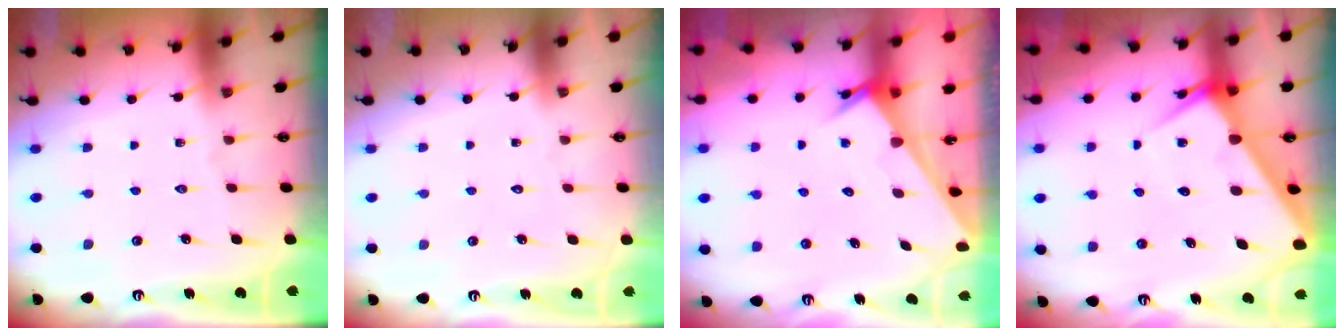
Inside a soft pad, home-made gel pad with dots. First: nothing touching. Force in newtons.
{"total": 1.6, "press": 1.6, "slide": 0.0}
{"total": 2.5, "press": 2.5, "slide": 0.1}
{"total": 6.1, "press": 6.0, "slide": 0.6}